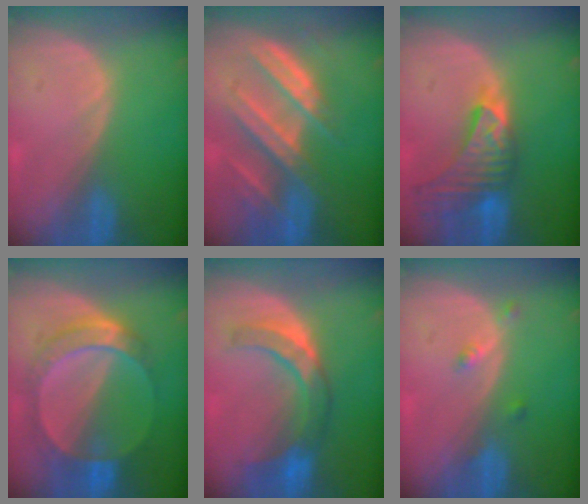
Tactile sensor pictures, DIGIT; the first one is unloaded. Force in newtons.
{"total": 8.8, "press": 8.1, "slide": 3.4}
{"total": 9.2, "press": 8.3, "slide": 3.9}
{"total": 7.8, "press": 7.5, "slide": 2.0}
{"total": 7.6, "press": 7.5, "slide": 1.3}
{"total": 2.2, "press": 1.8, "slide": 1.3}